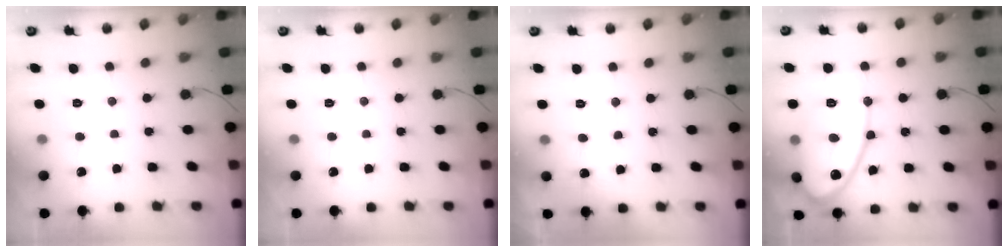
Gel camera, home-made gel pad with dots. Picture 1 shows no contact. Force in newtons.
{"total": 0.0}
{"total": 2.8, "press": 2.8, "slide": 0.2}
{"total": 14.3, "press": 14.3, "slide": 1.1}